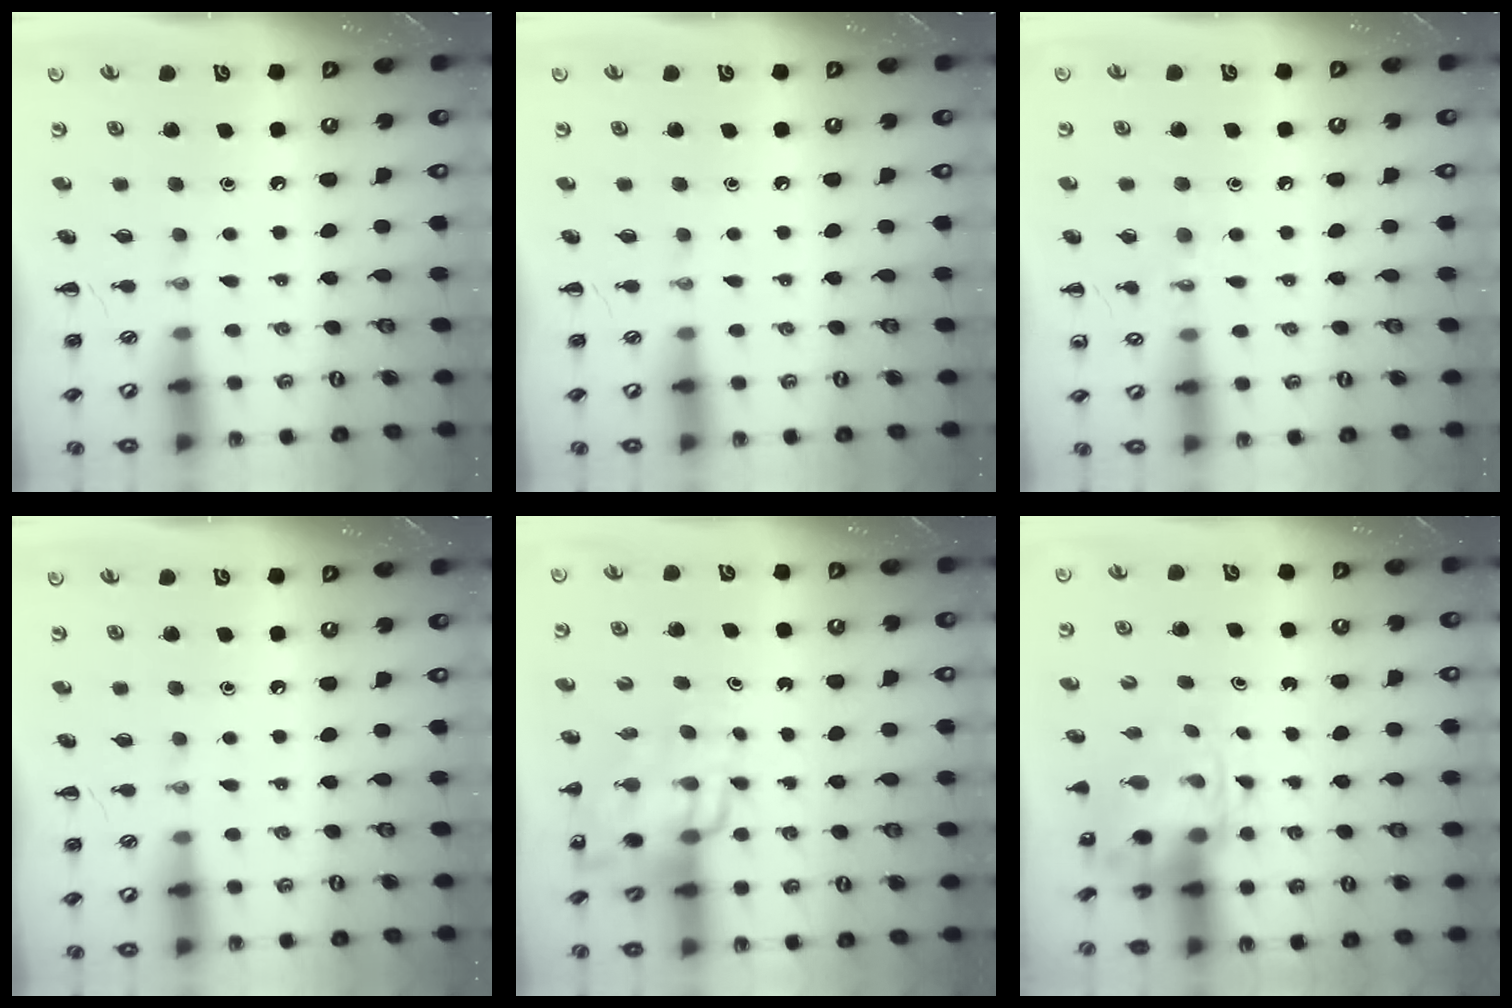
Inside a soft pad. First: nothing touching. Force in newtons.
{"total": 0.0}
{"total": 6.4, "press": 6.2, "slide": 1.6}
{"total": 0.0}
{"total": 14.0, "press": 13.4, "slide": 3.8}
{"total": 4.3, "press": 4.2, "slide": 0.9}